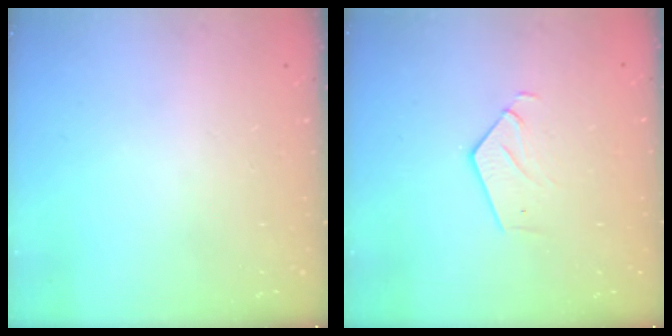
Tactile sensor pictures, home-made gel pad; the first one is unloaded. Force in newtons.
{"total": 2.9, "press": 2.9, "slide": 0.2}